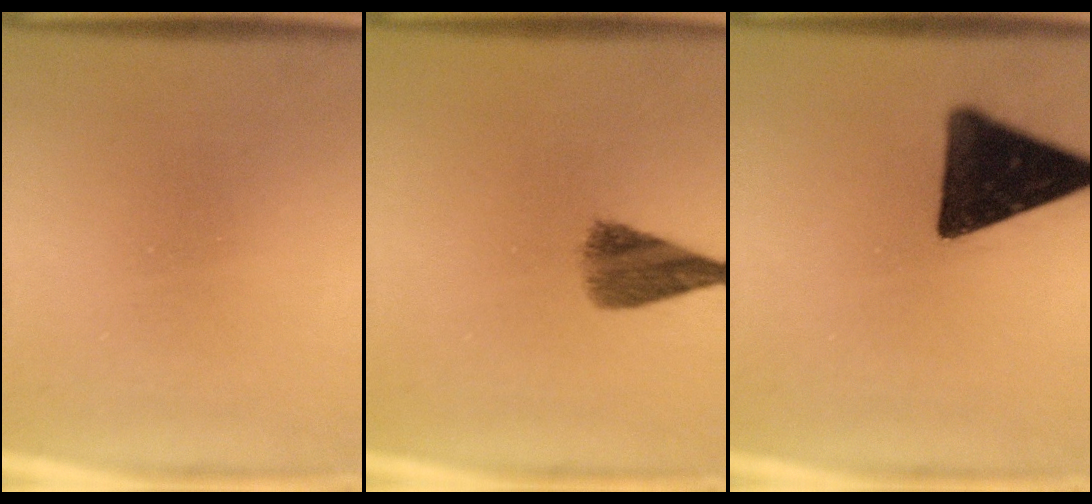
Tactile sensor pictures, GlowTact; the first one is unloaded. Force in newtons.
{"total": 7.2}
{"total": 15.9}